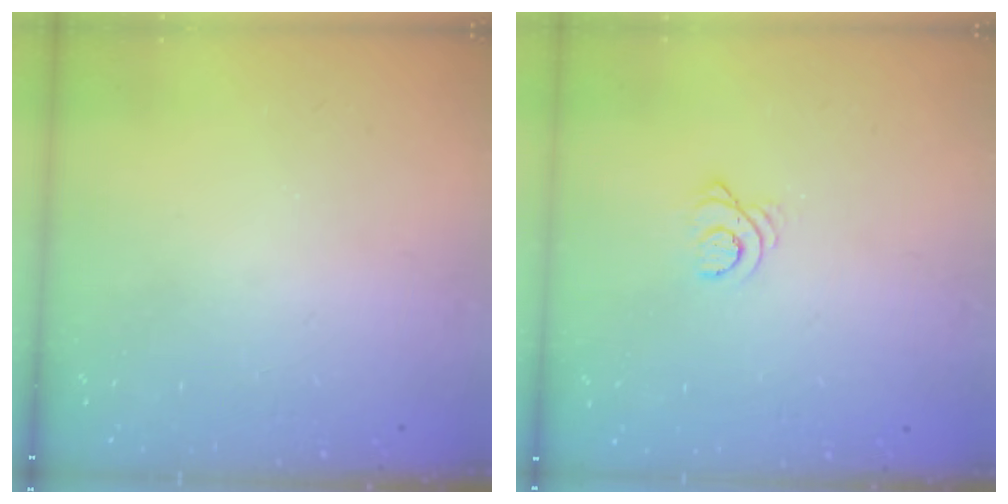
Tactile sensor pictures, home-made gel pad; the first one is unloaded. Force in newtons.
{"total": 2.9, "press": 2.9, "slide": 0.4}